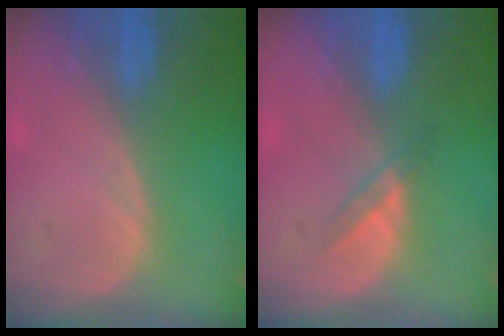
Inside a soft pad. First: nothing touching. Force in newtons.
{"total": 2.3, "press": 2.0, "slide": 1.0}